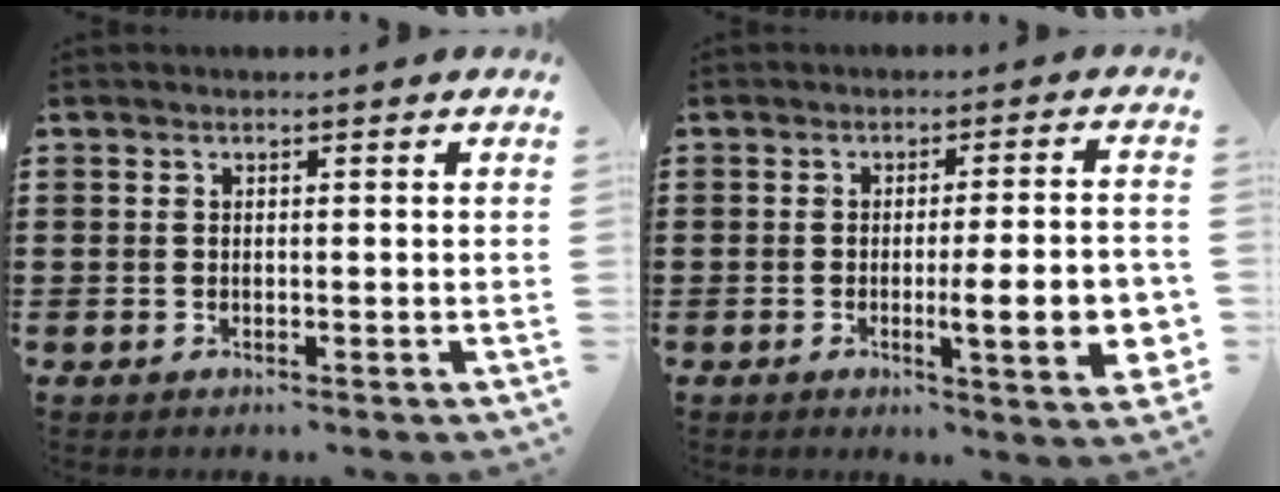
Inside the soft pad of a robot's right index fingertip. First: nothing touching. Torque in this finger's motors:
{"motor_torque": [1.05, -0.23, 0.33, 0.14]}